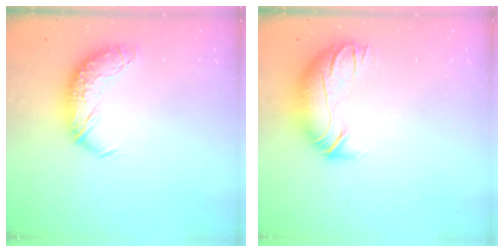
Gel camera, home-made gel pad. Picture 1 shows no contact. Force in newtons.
{"total": 3.0, "press": 1.0, "slide": 2.8}